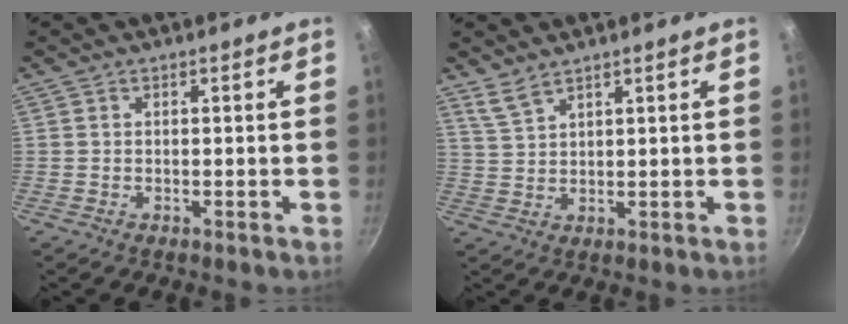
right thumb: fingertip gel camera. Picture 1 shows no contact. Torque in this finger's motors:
{"motor_torque": [0.01, 0.32, 0.73, 0.70, 0.12]}